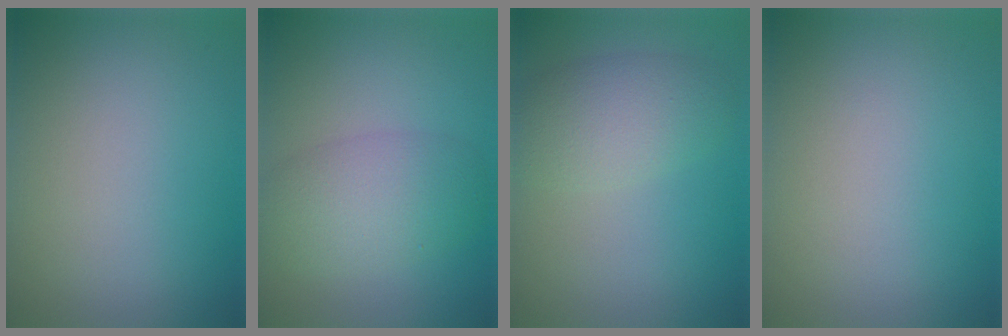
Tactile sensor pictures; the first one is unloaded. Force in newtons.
{"total": 4.7, "press": 4.7, "slide": 0.2}
{"total": 4.1, "press": 4.1, "slide": 0.1}
{"total": 0.0}